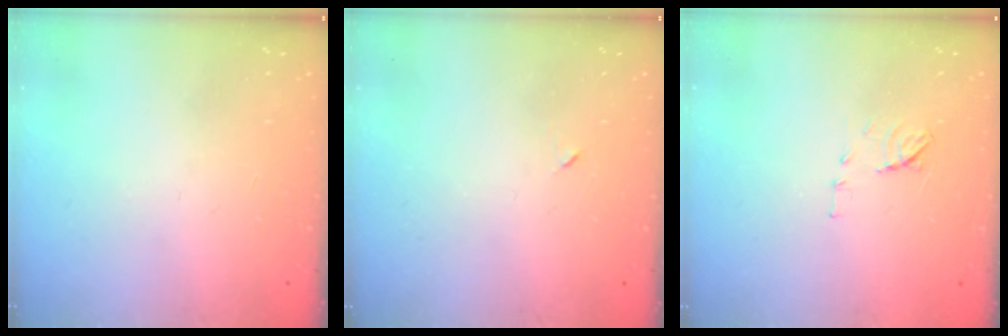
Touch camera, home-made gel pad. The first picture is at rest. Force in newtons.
{"total": 3.3, "press": 3.2, "slide": 0.7}
{"total": 6.9, "press": 6.9, "slide": 0.7}